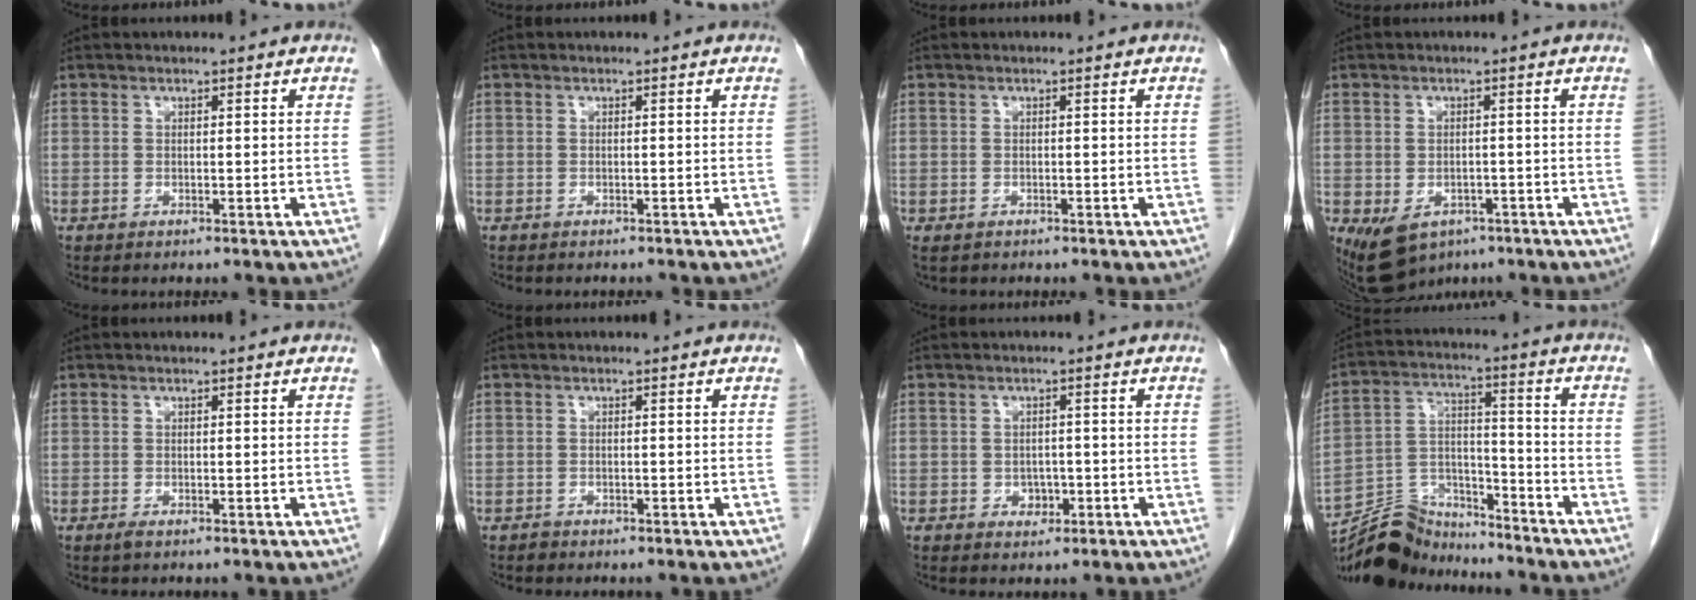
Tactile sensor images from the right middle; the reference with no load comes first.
{"total": 1.6, "force": [-1.5, 0.4, 0.3], "torque": [-0.006, -0.003, -0.018]}
{"total": 0.9, "force": [-0.5, 0.6, 0.3], "torque": [-0.009, 0.000, -0.004]}
{"total": 7.8, "force": [-4.4, 5.3, 3.8], "torque": [-0.062, 0.003, -0.058]}
{"total": 0.6, "force": [-0.4, 0.1, 0.4], "torque": [-0.010, -0.002, -0.006]}
{"total": 0.6, "force": [-0.5, 0.3, 0.0], "torque": [0.002, 0.001, -0.010]}
{"total": 2.0, "force": [-0.7, 1.6, 1.0], "torque": [-0.013, 0.004, -0.005]}
{"total": 11.8, "force": [-11.4, 2.8, 1.4], "torque": [-0.026, 0.030, -0.207]}